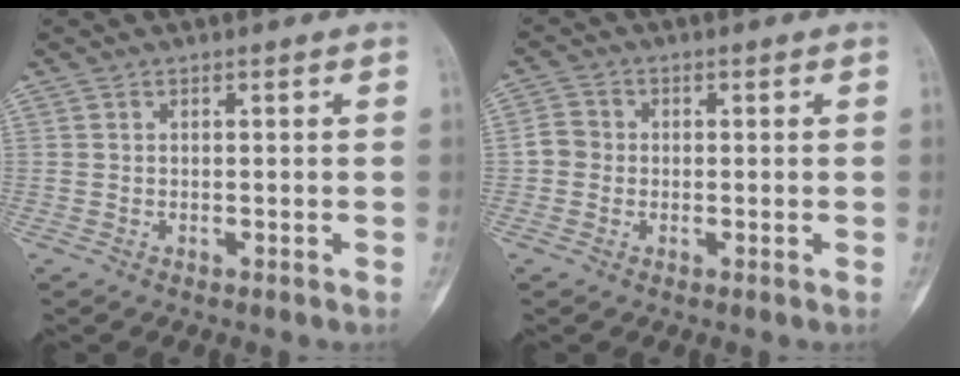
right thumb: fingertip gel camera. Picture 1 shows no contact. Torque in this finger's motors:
{"motor_torque": [-0.01, -0.30, 0.35, -0.10, -0.07]}